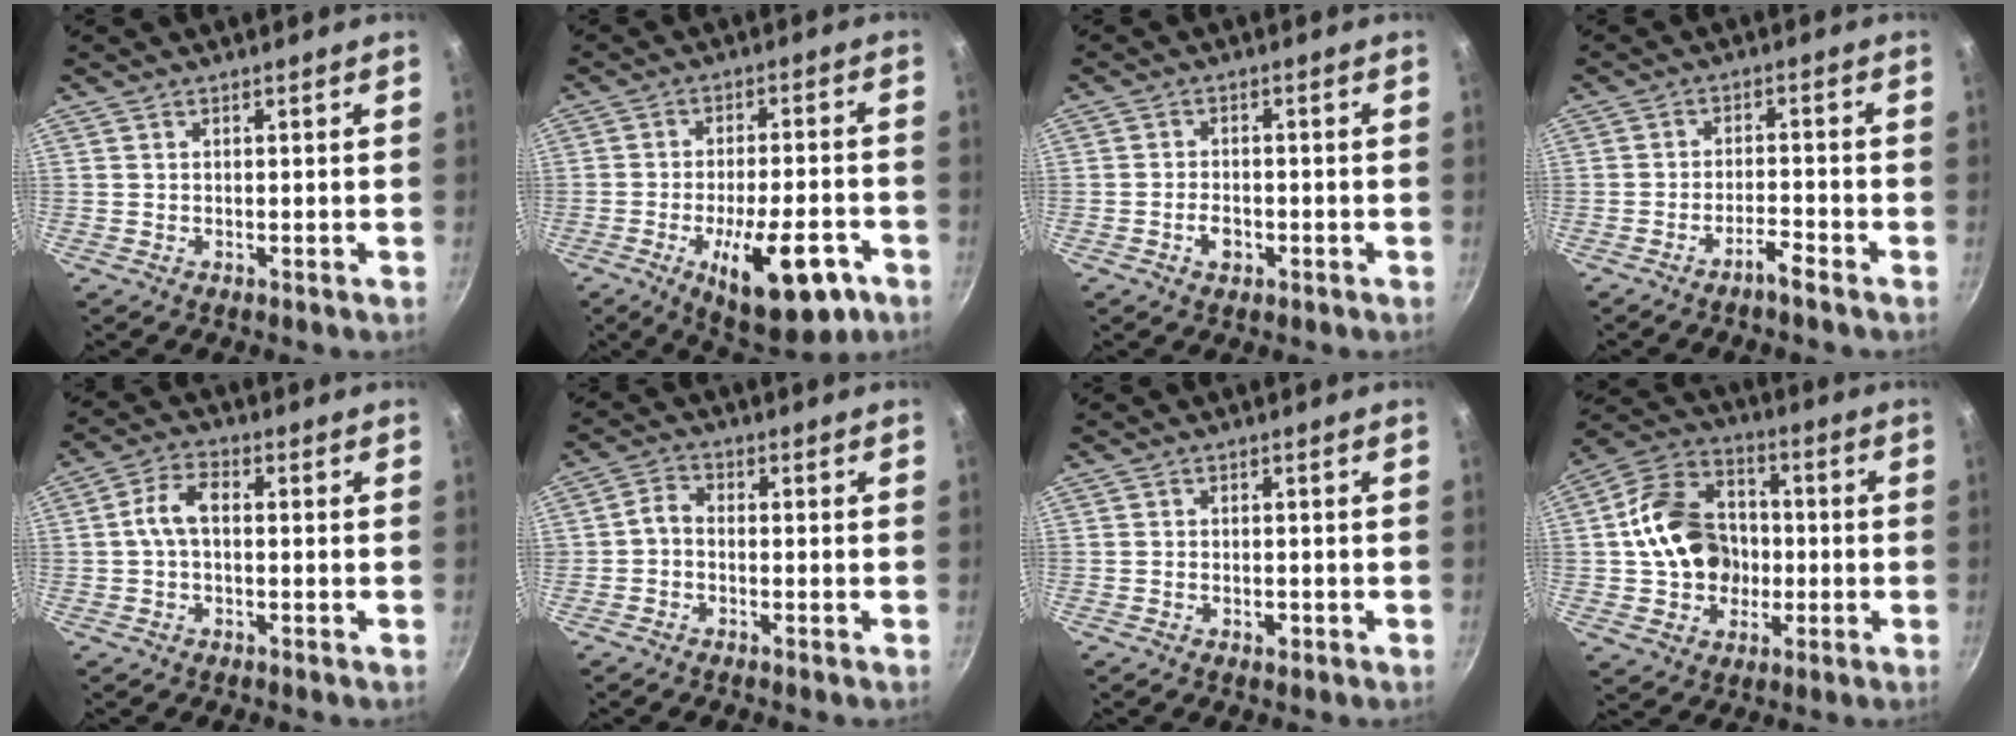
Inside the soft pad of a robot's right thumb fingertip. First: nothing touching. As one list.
[{"total": 15.9, "force": [-6.9, 6.0, 13.0], "torque": [-0.169, 0.025, -0.092]}, {"total": 3.2, "force": [-1.4, 2.0, 1.9], "torque": [-0.028, 0.013, -0.026]}, {"total": 3.3, "force": [-2.7, 0.3, 1.9], "torque": [-0.035, 0.027, -0.046]}, {"total": 5.3, "force": [-0.2, 3.0, 4.3], "torque": [-0.083, 0.026, -0.011]}, {"total": 2.7, "force": [-1.1, 1.7, 1.8], "torque": [-0.042, 0.017, -0.030]}, {"total": 1.4, "force": [-0.8, 0.8, 0.9], "torque": [-0.014, 0.004, -0.013]}, {"total": 16.0, "force": [-0.4, 13.0, 9.2], "torque": [-0.136, 0.036, -0.011]}]